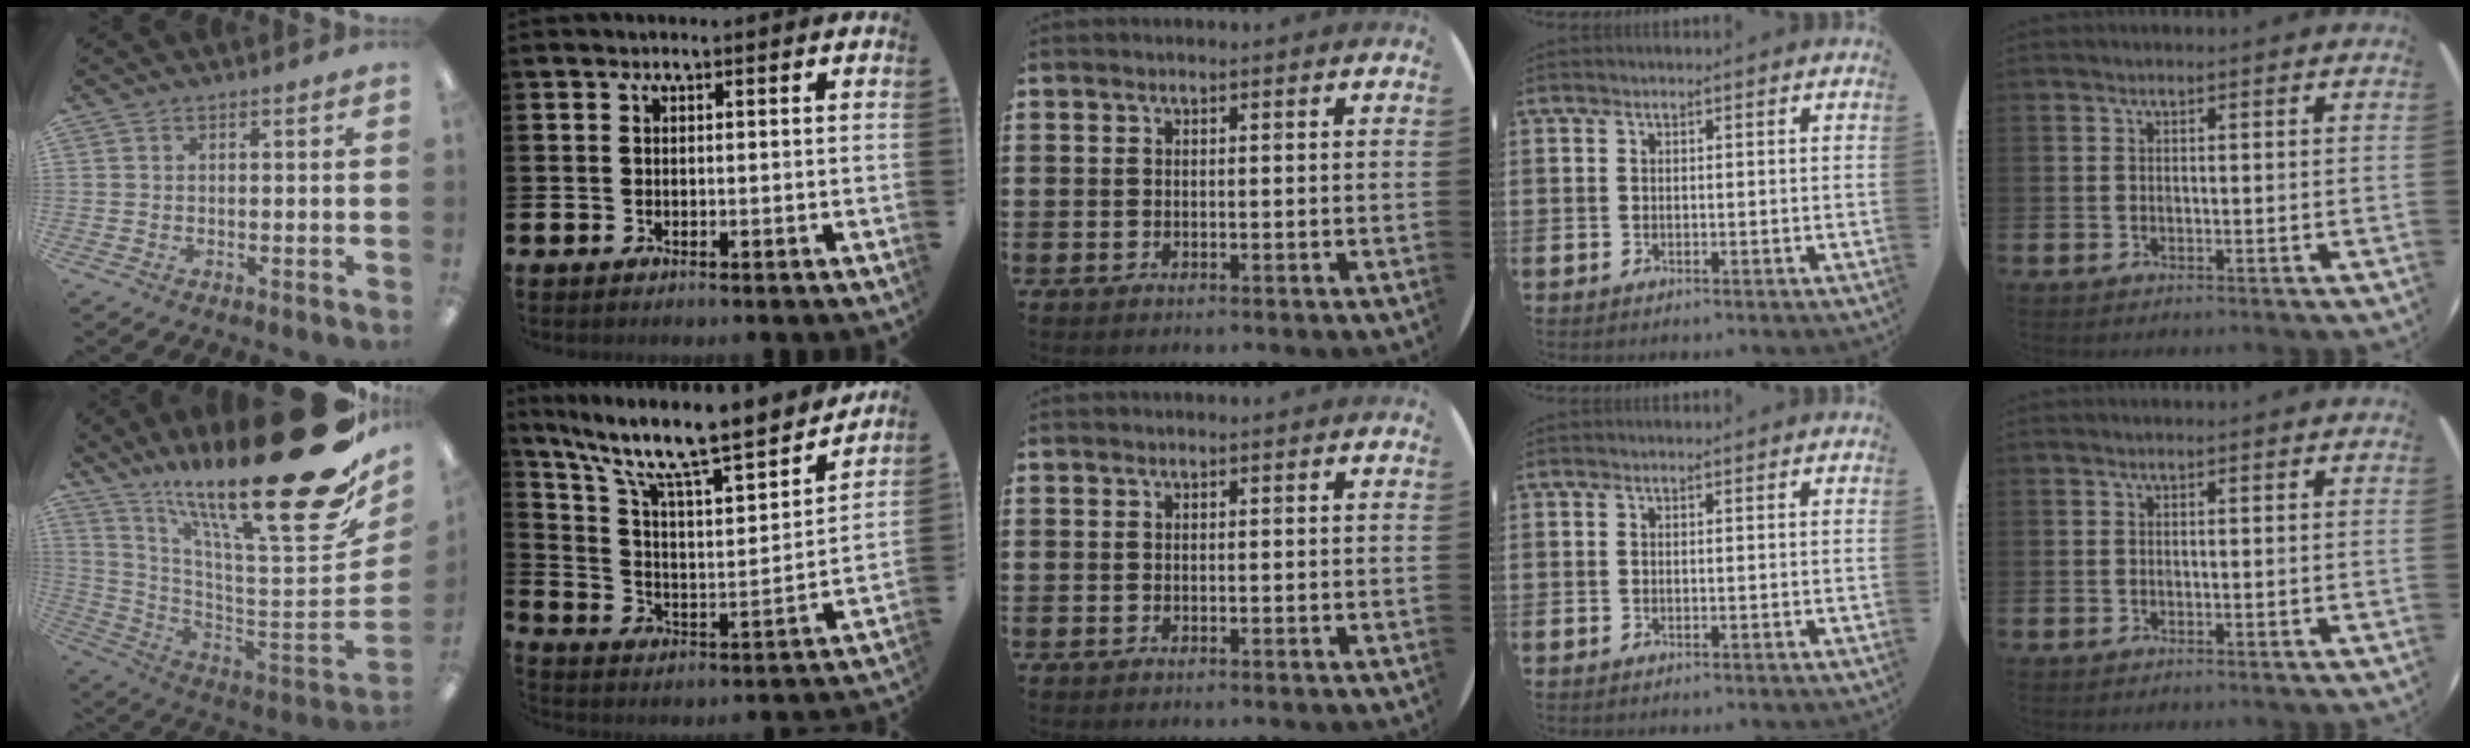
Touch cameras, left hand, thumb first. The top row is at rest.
{"thumb": {"total": 29.0, "force": [18.2, 6.5, 21.6], "torque": [-0.288, -0.147, 0.300]}, "index": {"total": 11.1, "force": [9.5, 2.0, 5.3], "torque": [-0.131, -0.074, 0.157]}}